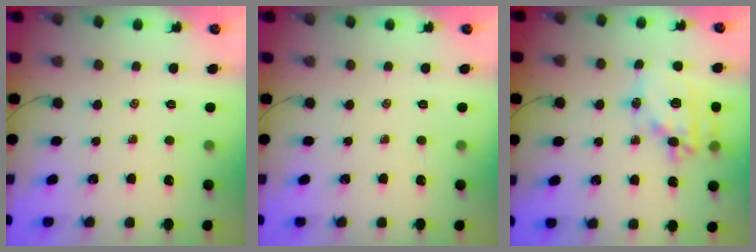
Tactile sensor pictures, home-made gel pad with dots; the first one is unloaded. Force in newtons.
{"total": 0.0}
{"total": 17.6, "press": 17.2, "slide": 3.4}